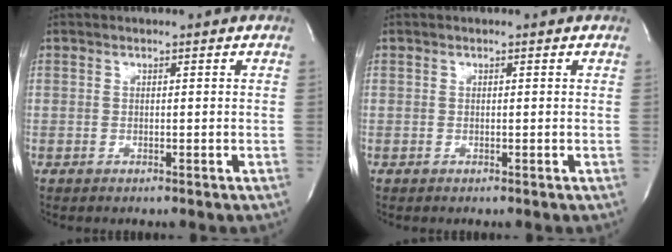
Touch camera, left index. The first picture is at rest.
{"total": 0.0}